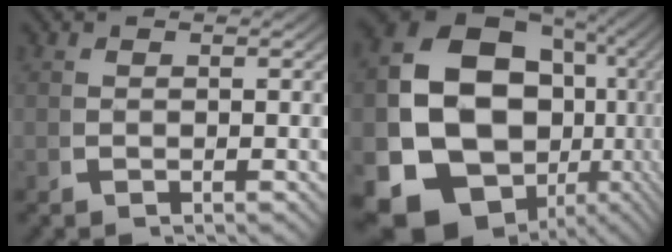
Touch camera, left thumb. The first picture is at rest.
{"total": 22.7, "force": [-3.9, 17.2, 14.2], "torque": [-0.300, -0.082, -0.045]}